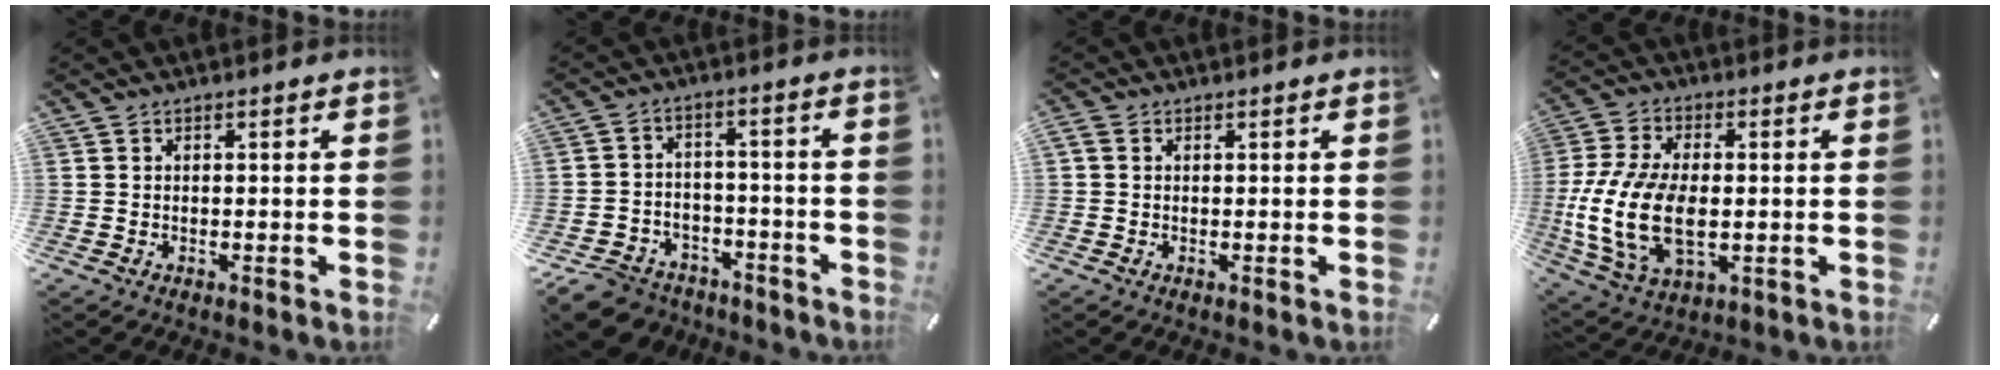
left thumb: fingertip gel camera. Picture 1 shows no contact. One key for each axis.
{"total": 8.1, "fx": -5.9, "fy": 5.0, "fz": 2.1, "tx": -0.046, "ty": 0.034, "tz": -0.111}
{"total": 1.0, "fx": 0.3, "fy": 0.7, "fz": 0.5, "tx": -0.012, "ty": 0.005, "tz": 0.004}
{"total": 16.4, "fx": -1.7, "fy": 10.0, "fz": 13.0, "tx": -0.300, "ty": -0.011, "tz": -0.033}